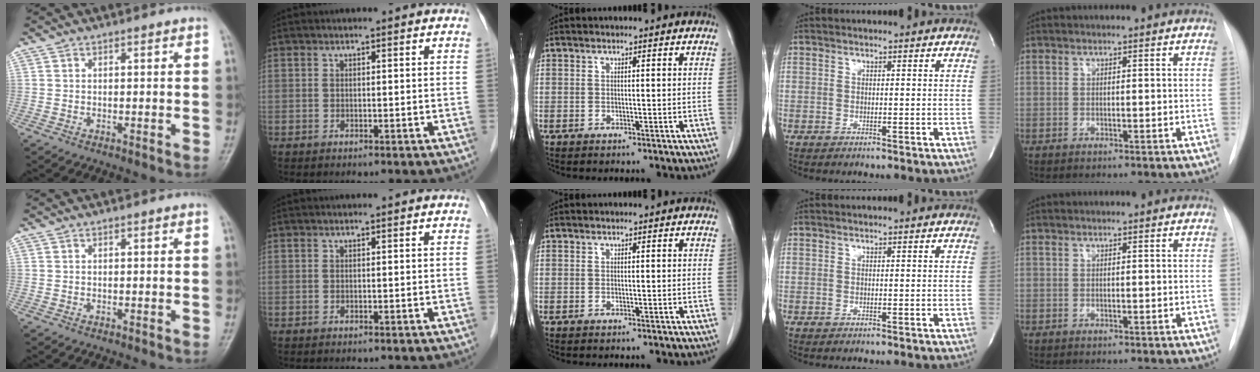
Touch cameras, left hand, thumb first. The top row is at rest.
{}